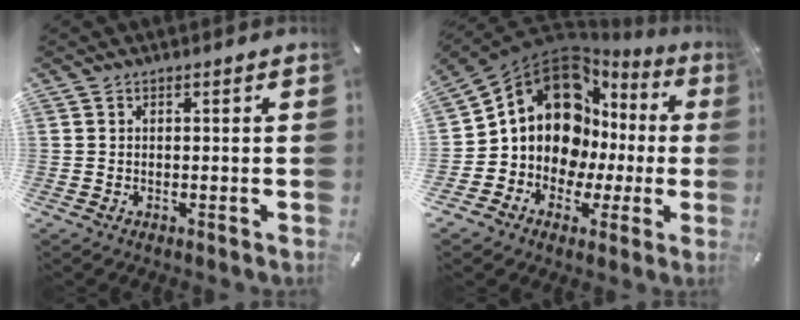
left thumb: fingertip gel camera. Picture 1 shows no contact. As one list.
[{"total": 15.5, "force": [3.2, 12.9, 8.1], "torque": [-0.150, -0.037, 0.059]}]